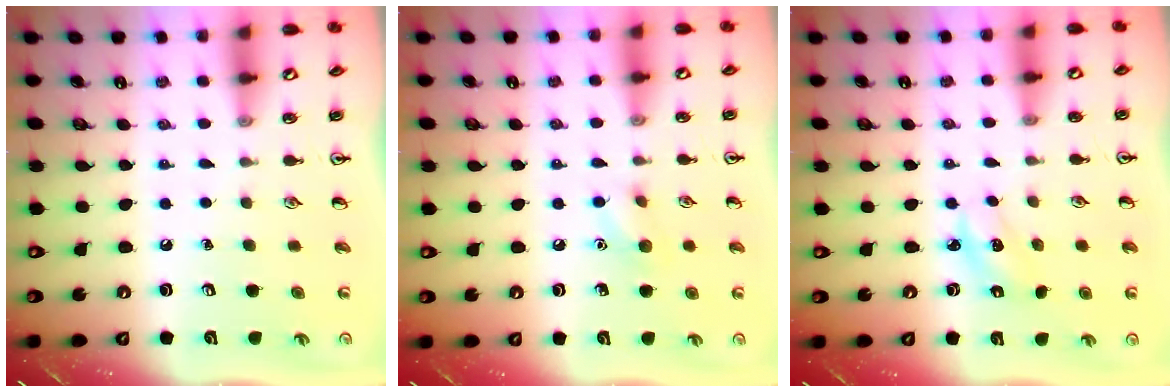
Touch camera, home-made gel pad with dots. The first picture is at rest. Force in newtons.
{"total": 6.9, "press": 6.6, "slide": 2.0}
{"total": 2.5, "press": 2.4, "slide": 0.5}